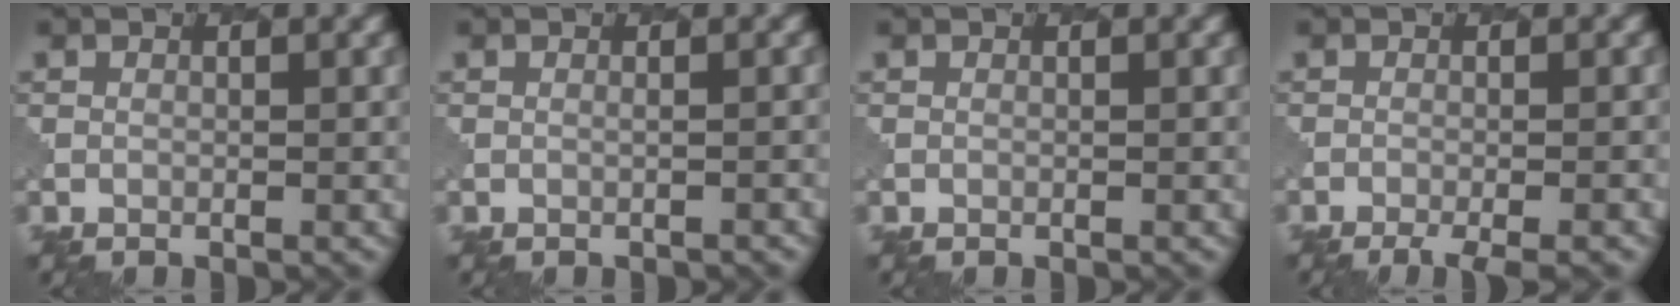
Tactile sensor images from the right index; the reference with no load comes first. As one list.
[{"total": 0.6, "force": [-0.4, 0.1, 0.5], "torque": [0.000, -0.001, -0.008]}, {"total": 0.0}, {"total": 3.4, "force": [-2.4, 0.7, 2.3], "torque": [-0.025, 0.001, -0.039]}]